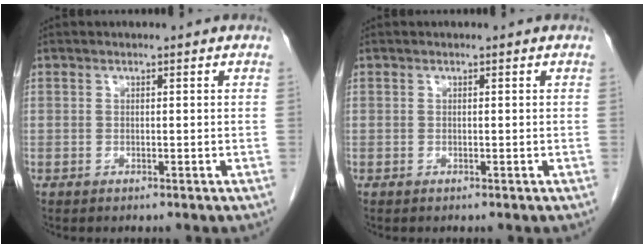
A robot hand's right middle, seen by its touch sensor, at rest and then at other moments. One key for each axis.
{"total": 0.0}